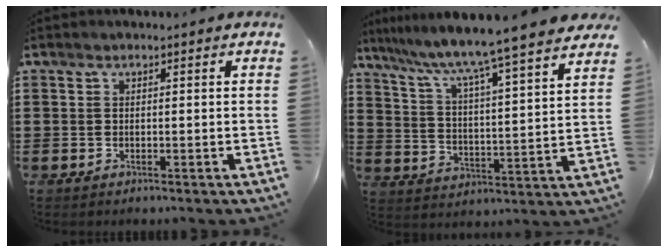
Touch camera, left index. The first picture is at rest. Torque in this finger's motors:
{"motor_torque": [1.05, -0.27, 1.05, 0.21]}